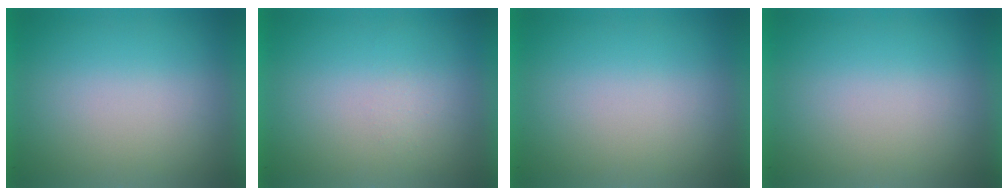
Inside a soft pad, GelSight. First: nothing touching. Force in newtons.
{"total": 1.2}
{"total": 0.0}
{"total": 0.0}